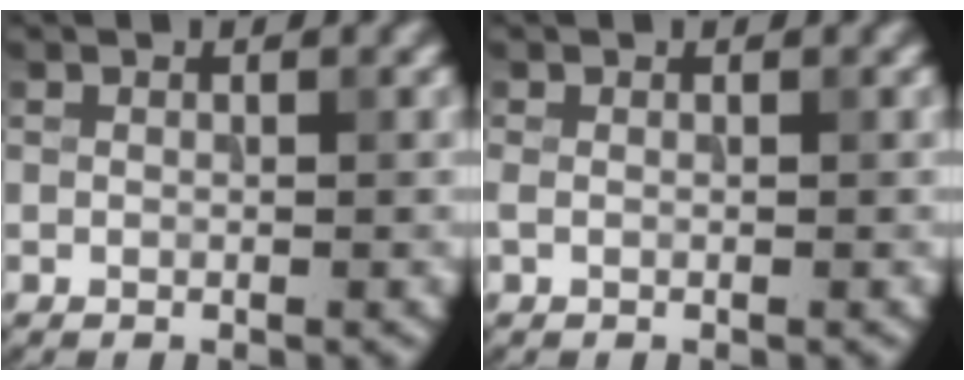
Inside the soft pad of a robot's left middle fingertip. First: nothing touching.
{"total": 0.6, "force": [0.0, 0.3, 0.5], "torque": [-0.015, -0.001, -0.002]}